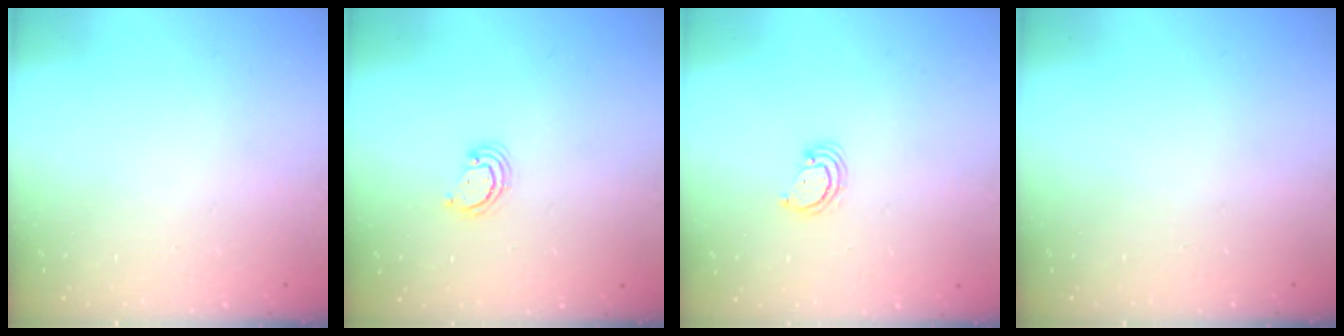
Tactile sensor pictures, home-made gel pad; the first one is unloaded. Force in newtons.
{"total": 2.5, "press": 2.5, "slide": 0.3}
{"total": 3.2, "press": 3.1, "slide": 0.3}
{"total": 0.0}